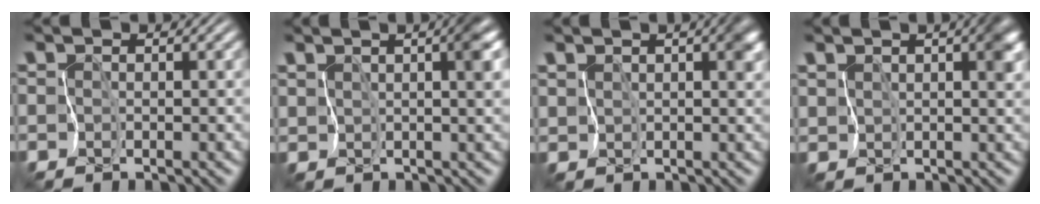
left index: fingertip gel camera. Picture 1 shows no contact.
{"total": 4.7, "force": [1.3, 1.9, 4.1], "torque": [-0.054, 0.008, 0.019]}
{"total": 3.3, "force": [1.4, 1.6, 2.5], "torque": [-0.043, 0.001, 0.022]}
{"total": 3.9, "force": [1.5, 1.9, 3.1], "torque": [-0.052, 0.003, 0.024]}